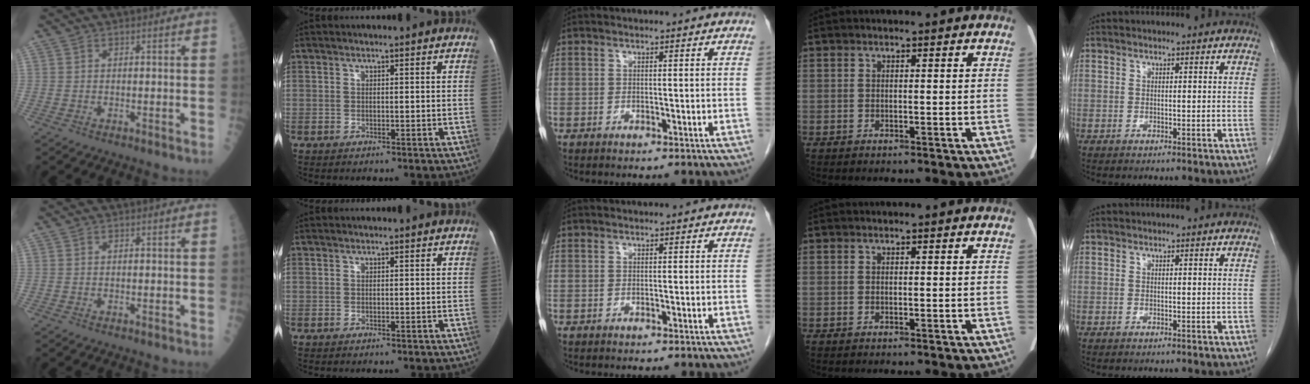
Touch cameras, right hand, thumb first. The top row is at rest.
{}